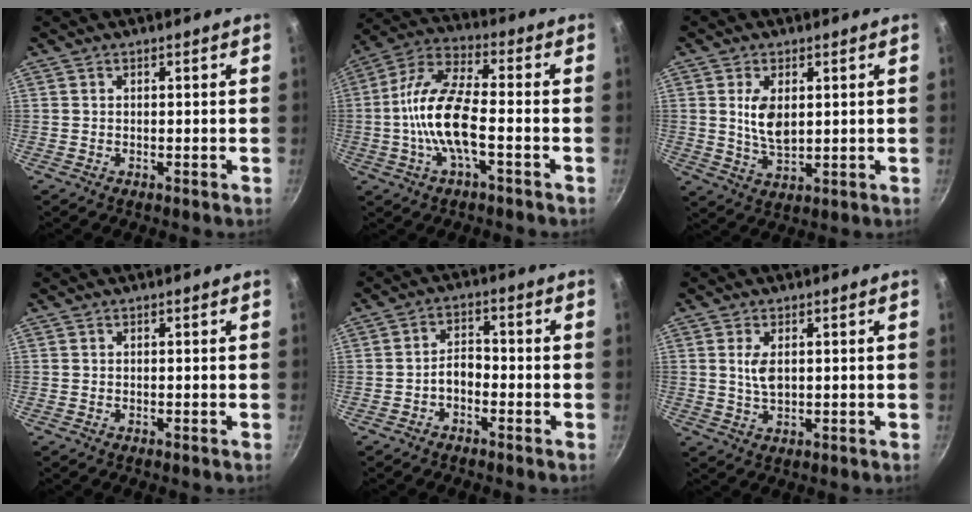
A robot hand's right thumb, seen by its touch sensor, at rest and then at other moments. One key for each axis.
{"total": 13.8, "fx": -2.5, "fy": 5.1, "fz": 12.6, "tx": -0.264, "ty": 0.038, "tz": -0.050}
{"total": 6.6, "fx": 1.3, "fy": 3.6, "fz": 5.4, "tx": -0.091, "ty": -0.012, "tz": 0.033}
{"total": 0.0}
{"total": 3.9, "fx": -1.6, "fy": 2.5, "fz": 2.6, "tx": -0.032, "ty": 0.024, "tz": -0.037}
{"total": 3.9, "fx": 0.8, "fy": 2.0, "fz": 3.2, "tx": -0.066, "ty": -0.008, "tz": 0.020}